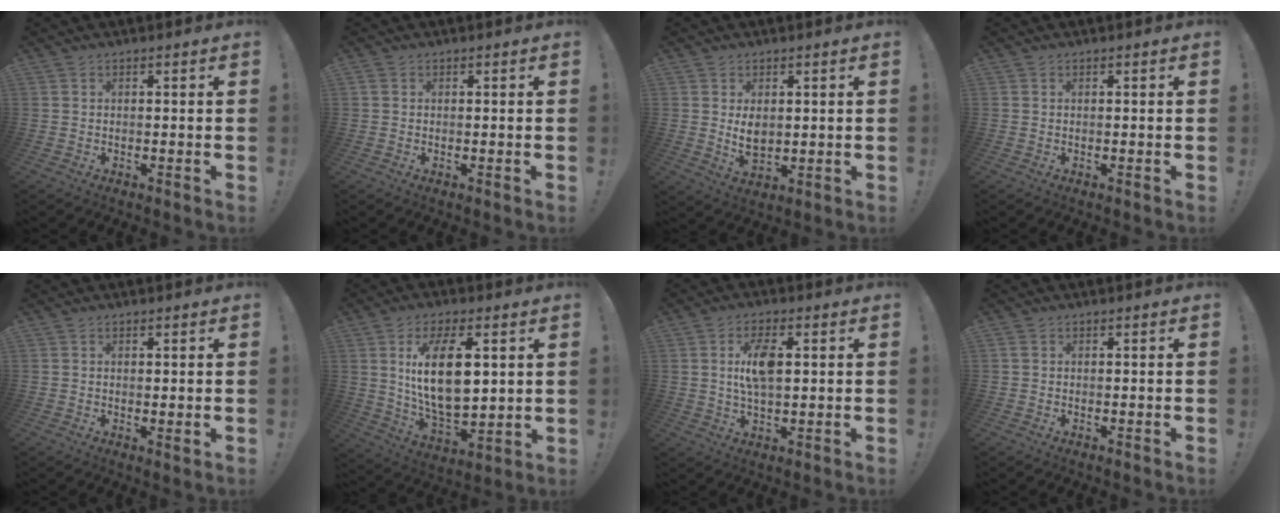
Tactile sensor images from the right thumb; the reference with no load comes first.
{"total": 0.6, "force": [0.0, 0.6, 0.1], "torque": [-0.002, 0.001, 0.001]}
{"total": 5.6, "force": [0.9, 3.6, 4.2], "torque": [-0.052, -0.009, 0.014]}
{"total": 0.0}
{"total": 1.3, "force": [0.6, 0.2, 1.1], "torque": [-0.010, -0.005, 0.009]}
{"total": 17.8, "force": [4.6, 8.4, 15.0], "torque": [-0.276, -0.019, 0.068]}
{"total": 8.8, "force": [1.6, 4.3, 7.4], "torque": [-0.120, 0.000, 0.023]}
{"total": 0.7, "force": [0.1, 0.6, 0.3], "torque": [-0.006, 0.003, 0.001]}